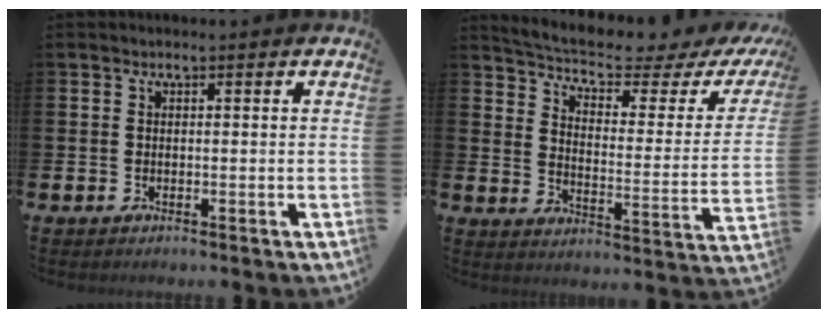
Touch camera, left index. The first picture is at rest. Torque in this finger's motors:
{"motor_torque": [1.07, -1.07, 0.10, 0.07]}